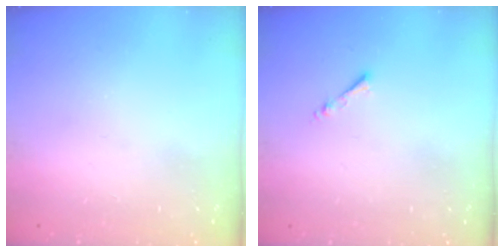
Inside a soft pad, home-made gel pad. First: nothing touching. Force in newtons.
{"total": 1.3, "press": 1.2, "slide": 0.3}